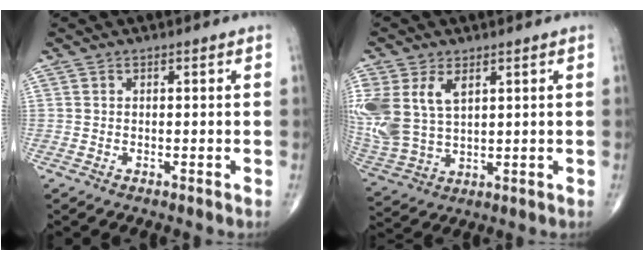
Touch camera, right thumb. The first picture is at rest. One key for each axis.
{"total": 15.2, "fx": 4.9, "fy": 9.8, "fz": 10.5, "tx": -0.254, "ty": -0.004, "tz": 0.113}